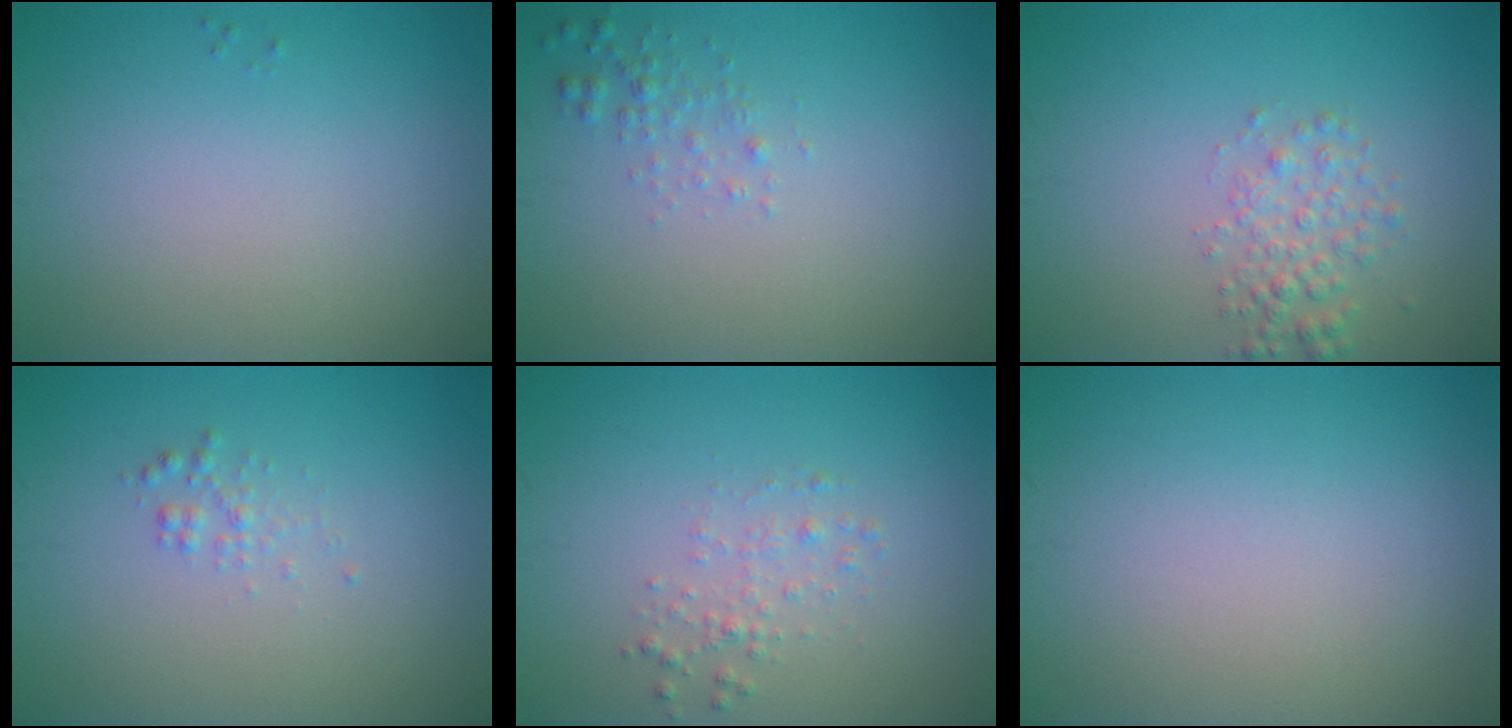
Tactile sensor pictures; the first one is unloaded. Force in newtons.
{"total": 1.1, "press": 1.1, "slide": 0.1}
{"total": 2.3, "press": 2.3, "slide": 0.1}
{"total": 1.0, "press": 1.0, "slide": 0.0}
{"total": 1.4, "press": 1.4, "slide": 0.0}
{"total": 0.0}